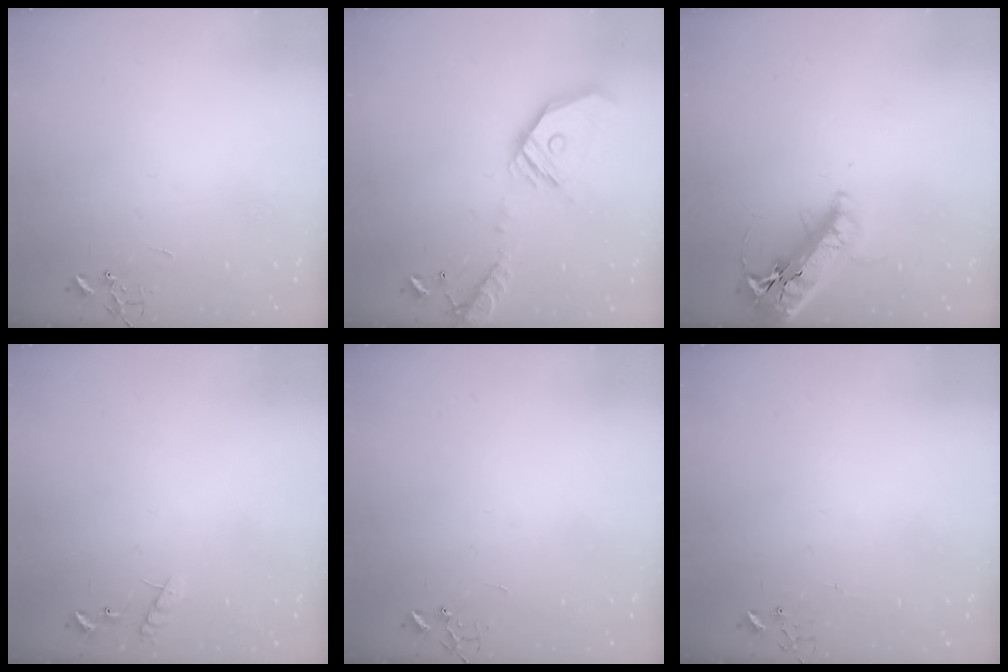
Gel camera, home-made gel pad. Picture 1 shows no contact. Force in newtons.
{"total": 18.8, "press": 18.6, "slide": 3.0}
{"total": 21.2, "press": 20.8, "slide": 4.0}
{"total": 6.7, "press": 6.7, "slide": 0.4}
{"total": 0.0}
{"total": 3.6, "press": 3.6, "slide": 0.4}